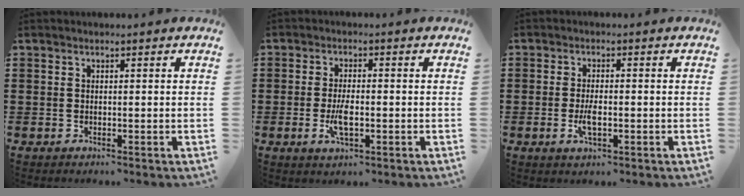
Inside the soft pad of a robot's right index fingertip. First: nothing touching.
{"total": 4.3, "force": [-1.0, 1.4, 3.9], "torque": [-0.082, -0.004, -0.019]}
{"total": 3.4, "force": [-0.8, 1.1, 3.1], "torque": [-0.063, -0.005, -0.014]}